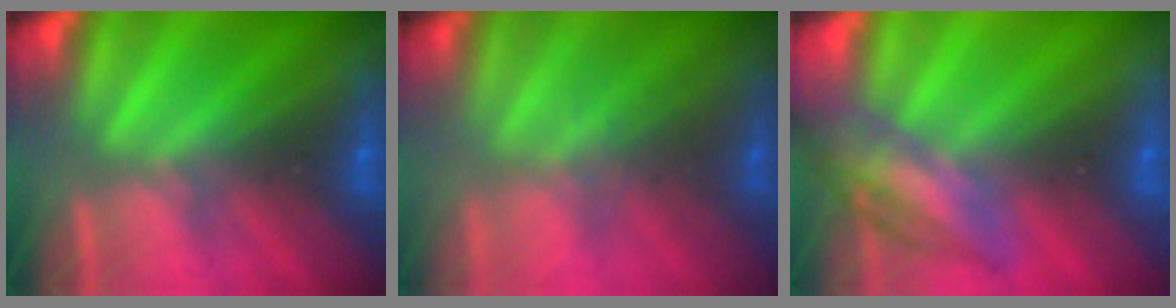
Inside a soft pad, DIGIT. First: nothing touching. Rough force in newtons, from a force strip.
{"total": 1.6}
{"total": 2.4}